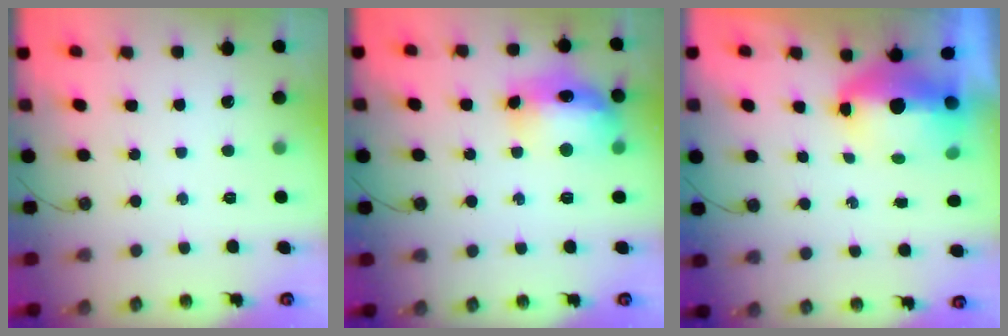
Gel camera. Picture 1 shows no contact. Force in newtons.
{"total": 14.4, "press": 14.3, "slide": 1.1}
{"total": 8.2, "press": 8.2, "slide": 1.0}